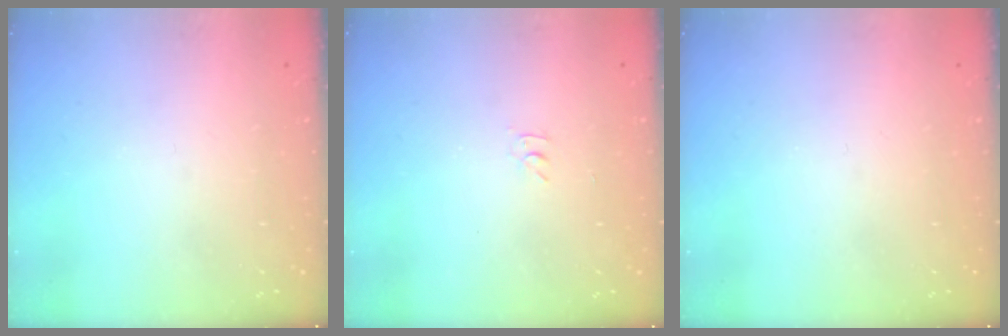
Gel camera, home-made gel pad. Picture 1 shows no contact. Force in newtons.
{"total": 2.8, "press": 2.8, "slide": 0.4}
{"total": 0.0}